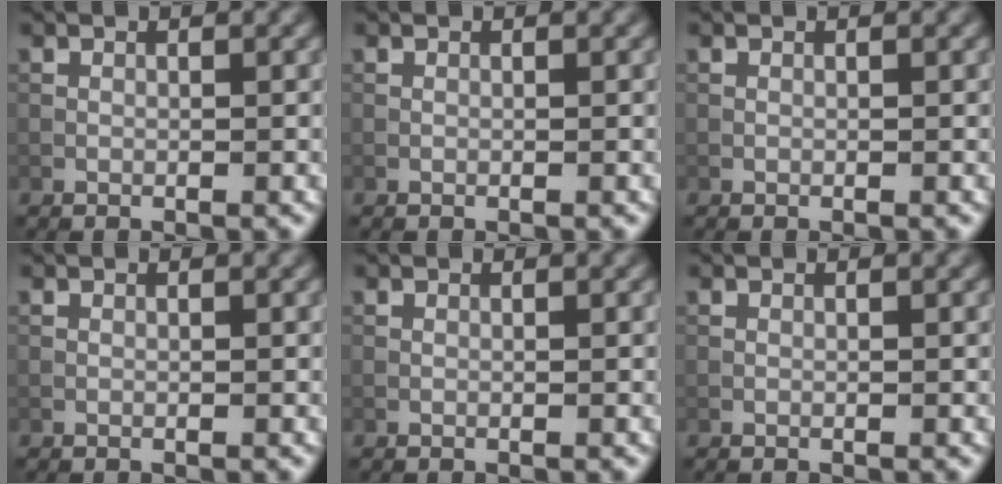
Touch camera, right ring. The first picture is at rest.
{"total": 0.0}
{"total": 0.0}
{"total": 0.0}
{"total": 0.0}
{"total": 0.0}